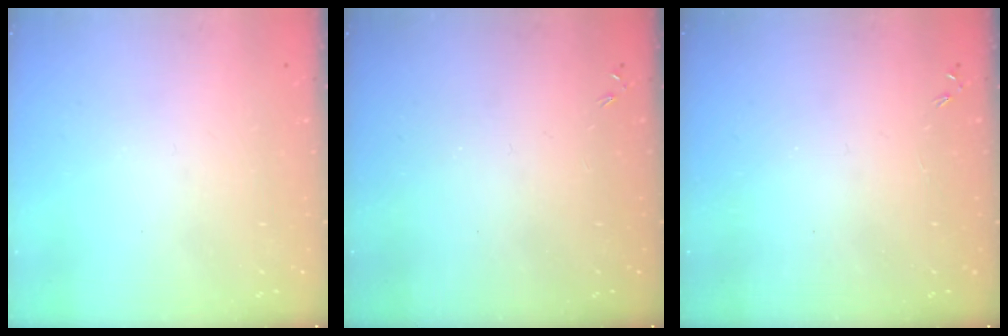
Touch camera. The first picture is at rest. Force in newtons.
{"total": 0.0}
{"total": 0.0}